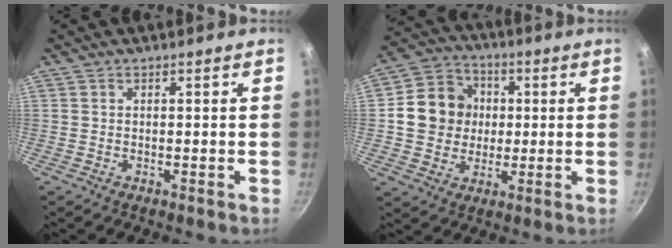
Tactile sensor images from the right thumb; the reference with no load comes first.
{"total": 12.3, "force": [0.8, 11.1, 5.2], "torque": [-0.058, 0.020, 0.007]}